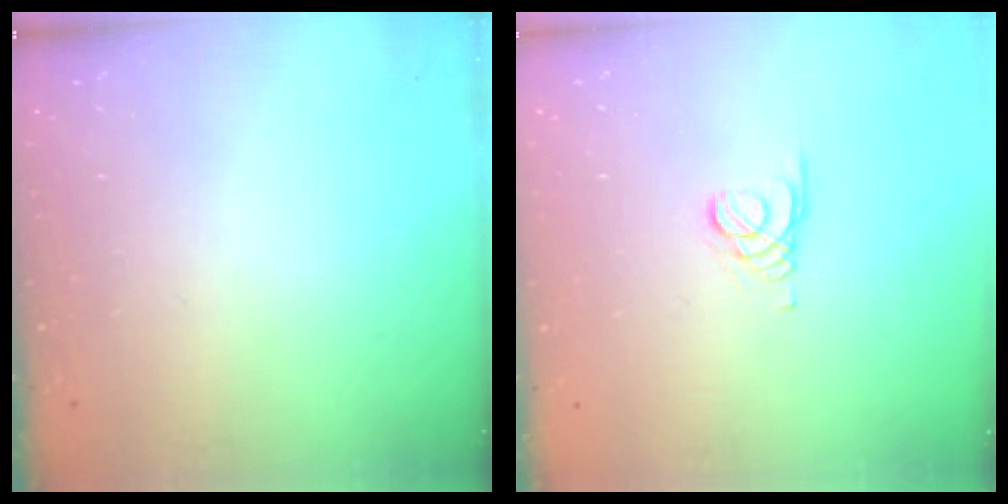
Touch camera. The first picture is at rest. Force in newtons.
{"total": 1.4, "press": 1.4, "slide": 0.2}